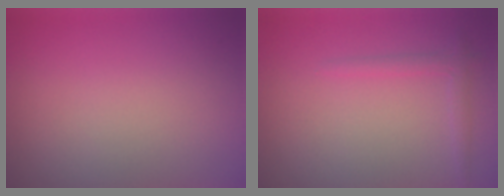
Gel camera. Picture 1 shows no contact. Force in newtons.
{"total": 1.3, "press": 1.3, "slide": 0.1}